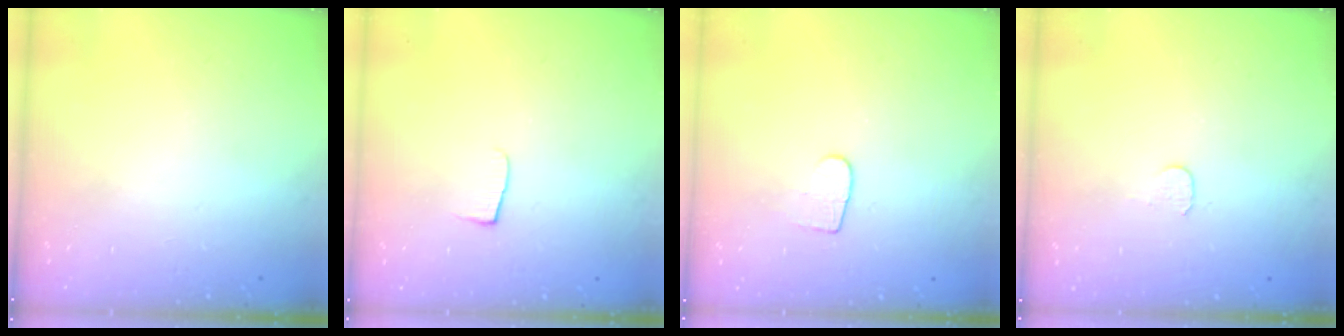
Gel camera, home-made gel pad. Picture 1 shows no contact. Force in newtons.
{"total": 4.2, "press": 4.1, "slide": 0.5}
{"total": 4.3, "press": 4.2, "slide": 0.3}
{"total": 3.7, "press": 3.7, "slide": 0.3}